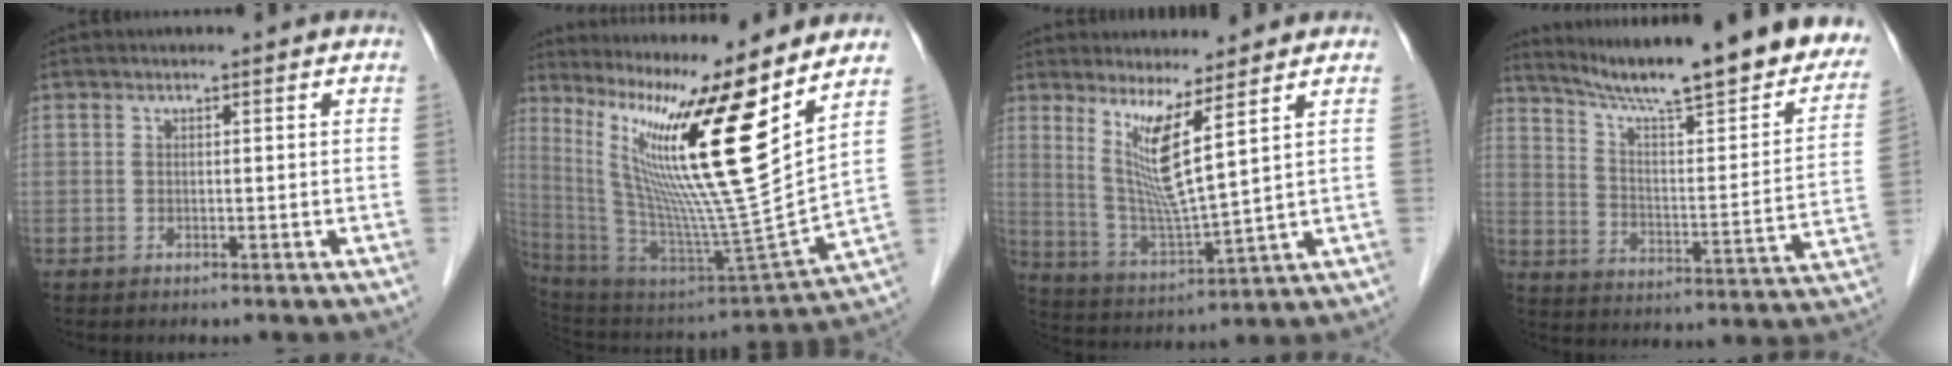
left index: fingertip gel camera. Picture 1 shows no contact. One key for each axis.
{"total": 21.8, "fx": 11.2, "fy": -1.0, "fz": 18.6, "tx": -0.327, "ty": -0.026, "tz": 0.187}
{"total": 8.4, "fx": 4.1, "fy": -0.6, "fz": 7.3, "tx": -0.145, "ty": -0.027, "tz": 0.087}
{"total": 27.7, "fx": 23.3, "fy": 3.2, "fz": 14.7, "tx": -0.226, "ty": -0.048, "tz": 0.310}